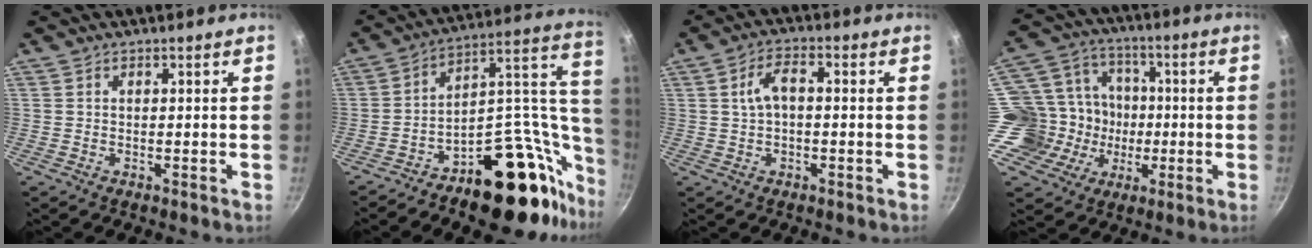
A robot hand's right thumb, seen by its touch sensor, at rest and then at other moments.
{"total": 26.9, "force": [-9.7, 15.6, 19.6], "torque": [-0.182, 0.081, -0.146]}
{"total": 5.2, "force": [0.2, 2.7, 4.5], "torque": [-0.083, 0.025, 0.003]}
{"total": 17.4, "force": [-2.7, 15.7, 7.0], "torque": [-0.101, 0.048, -0.038]}